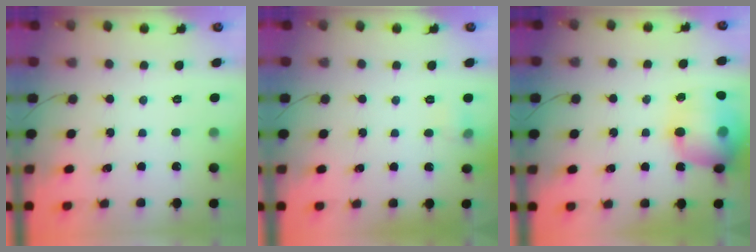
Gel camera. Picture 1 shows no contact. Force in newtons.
{"total": 4.1, "press": 4.0, "slide": 1.2}
{"total": 18.0, "press": 17.7, "slide": 2.9}